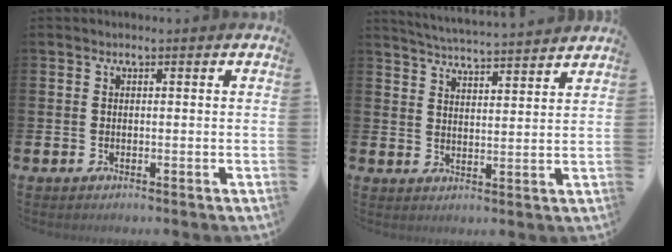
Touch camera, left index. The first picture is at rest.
{"total": 4.9, "force": [4.8, -0.5, 0.4], "torque": [-0.026, -0.037, 0.084]}